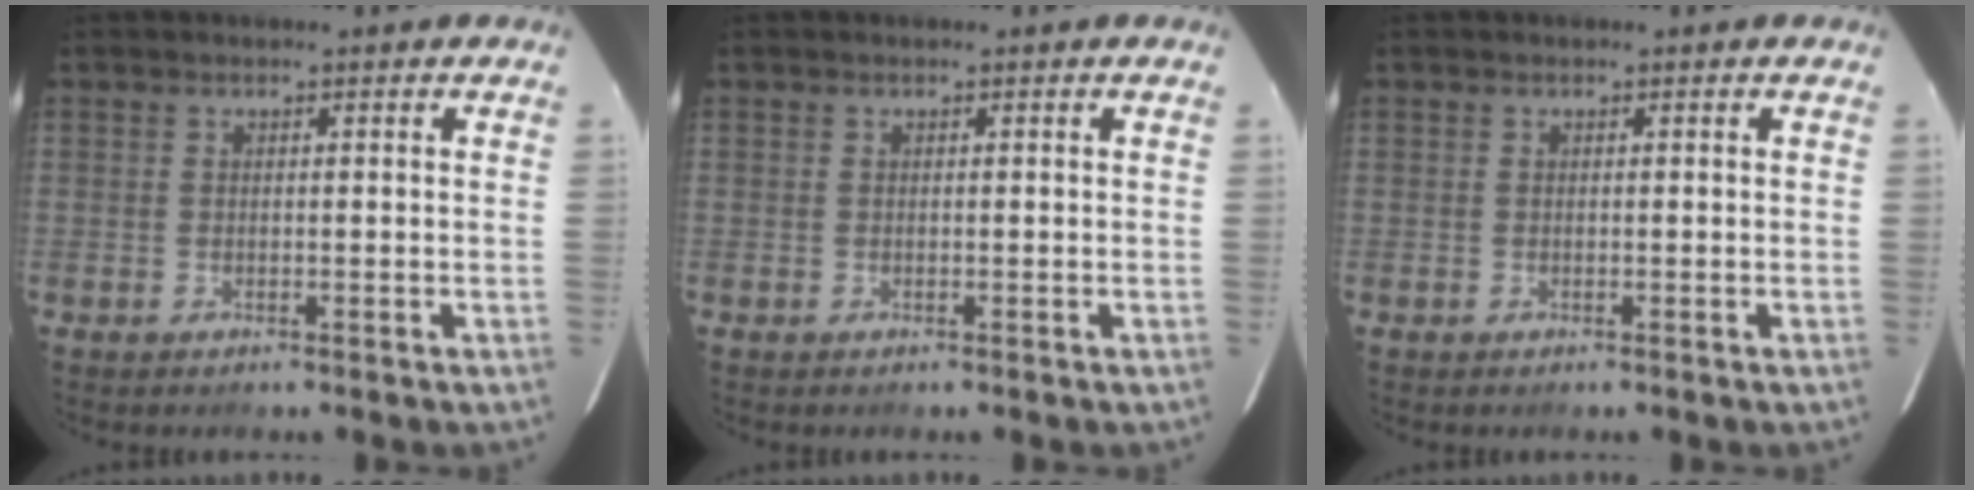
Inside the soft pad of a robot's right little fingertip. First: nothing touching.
{"total": 0.0}
{"total": 0.0}